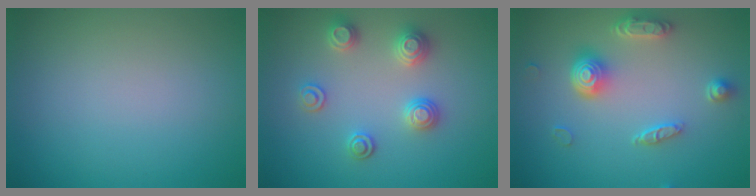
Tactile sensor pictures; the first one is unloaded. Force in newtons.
{"total": 2.9, "press": 2.8, "slide": 0.6}
{"total": 4.3, "press": 3.4, "slide": 2.6}